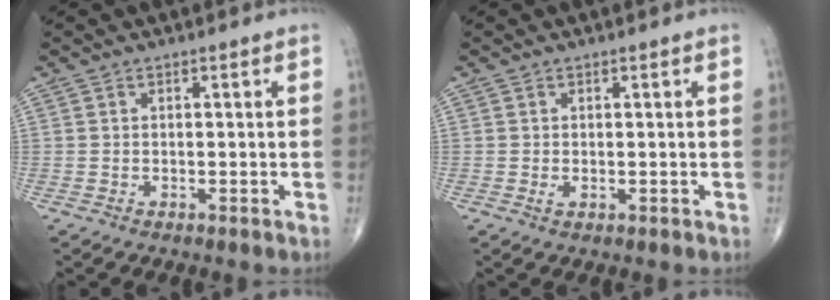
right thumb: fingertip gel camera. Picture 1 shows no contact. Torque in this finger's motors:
{"motor_torque": [-0.19, 0.01, 0.15, 0.05, 0.04]}